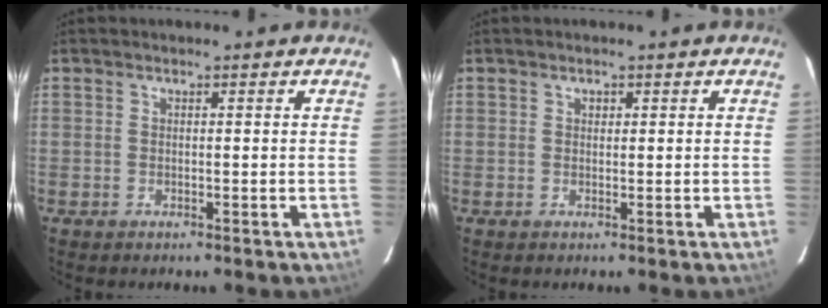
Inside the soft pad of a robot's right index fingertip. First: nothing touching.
{"total": 0.8, "force": [0.2, 0.7, 0.2], "torque": [0.002, 0.005, 0.003]}